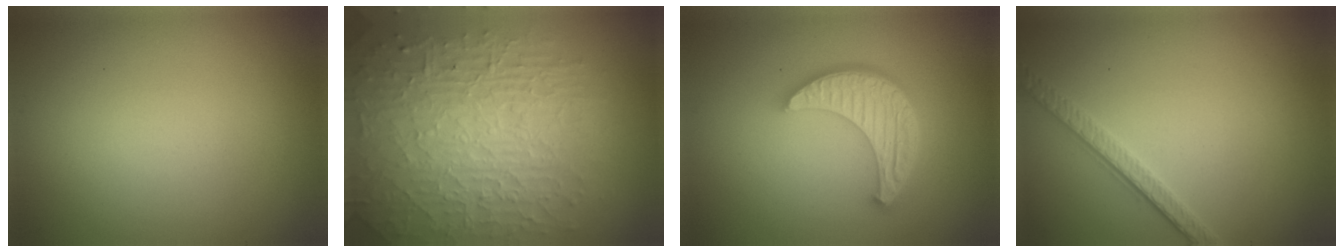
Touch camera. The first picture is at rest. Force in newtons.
{"total": 10.3, "press": 6.8, "slide": 7.7}
{"total": 5.7, "press": 4.3, "slide": 3.7}
{"total": 3.1, "press": 2.3, "slide": 2.1}